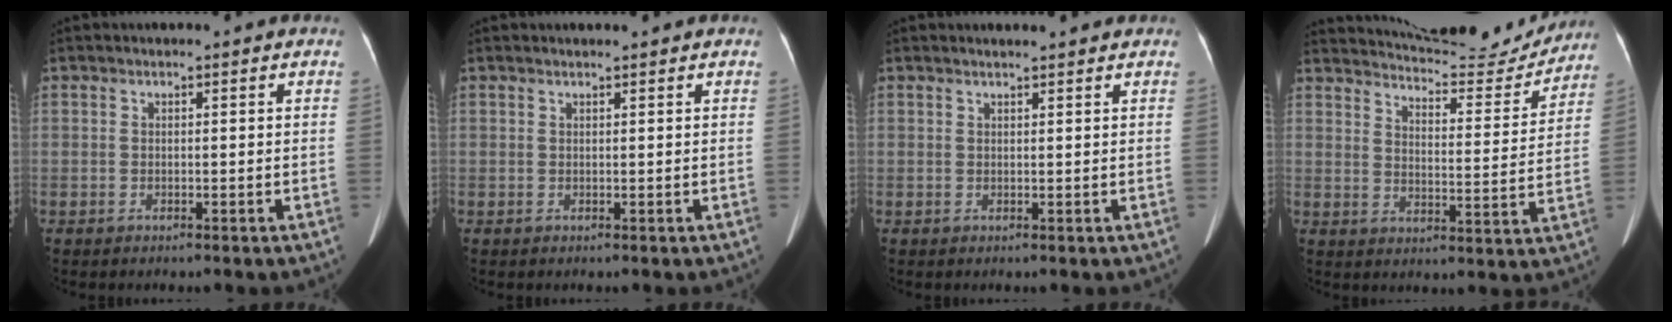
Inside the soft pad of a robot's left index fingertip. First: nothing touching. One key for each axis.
{"total": 1.1, "fx": 1.0, "fy": 0.0, "fz": 0.4, "tx": -0.009, "ty": 0.009, "tz": 0.017}
{"total": 2.7, "fx": 2.5, "fy": 0.3, "fz": 0.9, "tx": -0.015, "ty": 0.011, "tz": 0.032}
{"total": 17.0, "fx": 16.5, "fy": 2.1, "fz": 3.7, "tx": -0.049, "ty": -0.036, "tz": 0.215}